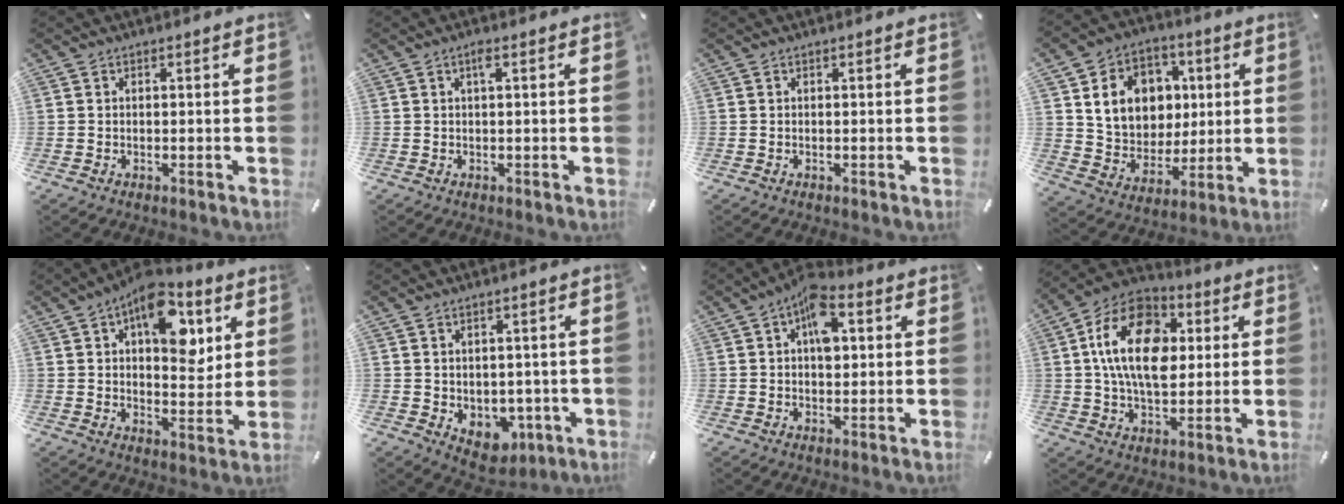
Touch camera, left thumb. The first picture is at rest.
{"total": 1.8, "force": [0.5, 0.3, 1.7], "torque": [-0.034, 0.004, 0.007]}
{"total": 0.0}
{"total": 14.0, "force": [3.4, 12.4, 5.6], "torque": [-0.087, -0.004, 0.074]}
{"total": 15.0, "force": [6.5, 8.6, 10.5], "torque": [-0.130, -0.027, 0.108]}
{"total": 5.4, "force": [-0.3, 4.8, 2.5], "torque": [-0.014, -0.001, -0.003]}
{"total": 9.0, "force": [2.6, 5.5, 6.7], "torque": [-0.083, -0.006, 0.043]}
{"total": 19.1, "force": [3.0, 12.6, 14.1], "torque": [-0.255, 0.009, 0.048]}